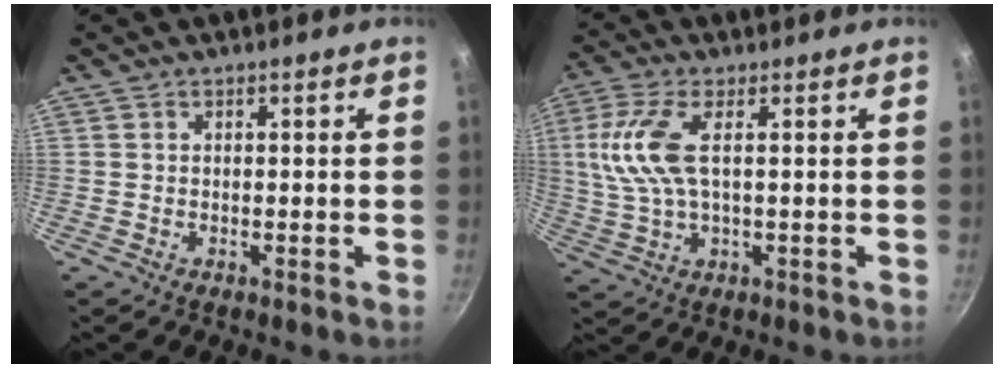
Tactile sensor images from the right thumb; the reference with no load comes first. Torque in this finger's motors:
{"motor_torque": [-0.44, 0.91, -0.10, 0.03, 0.33]}